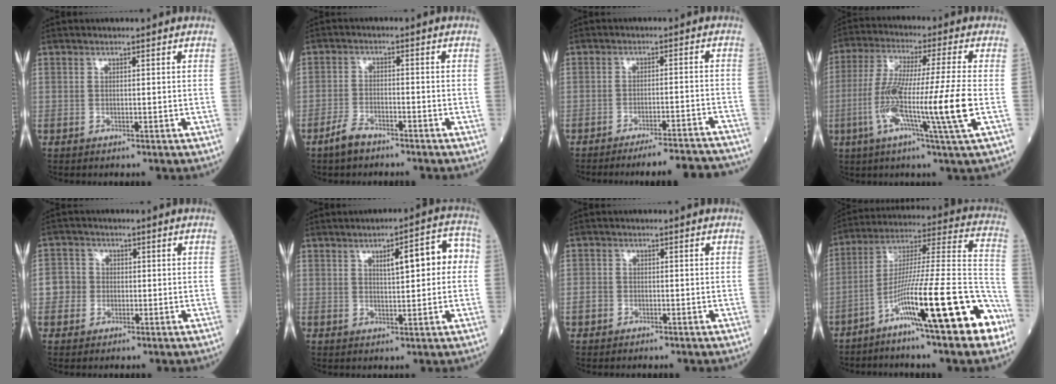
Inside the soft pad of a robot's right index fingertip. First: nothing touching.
{"total": 3.5, "force": [-3.0, 1.0, 1.7], "torque": [-0.038, 0.000, -0.056]}
{"total": 14.6, "force": [-14.0, 0.1, 4.0], "torque": [-0.028, -0.001, -0.175]}
{"total": 13.9, "force": [-3.3, -1.4, 13.4], "torque": [-0.261, -0.013, -0.066]}
{"total": 3.5, "force": [-0.4, 3.4, 0.7], "torque": [-0.011, 0.015, -0.008]}
{"total": 7.9, "force": [1.5, 2.2, 7.4], "torque": [-0.099, 0.031, 0.019]}
{"total": 1.7, "force": [-0.8, 1.4, 0.5], "torque": [-0.009, 0.006, -0.016]}
{"total": 20.7, "force": [-10.6, 1.1, 17.7], "torque": [-0.259, -0.001, -0.173]}